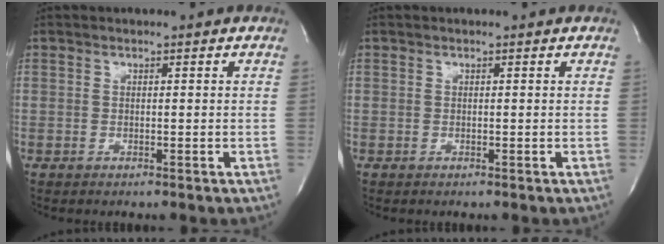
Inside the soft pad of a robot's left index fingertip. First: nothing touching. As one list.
[{"total": 0.8, "force": [-0.8, -0.1, -0.1], "torque": [0.005, -0.011, -0.015]}]